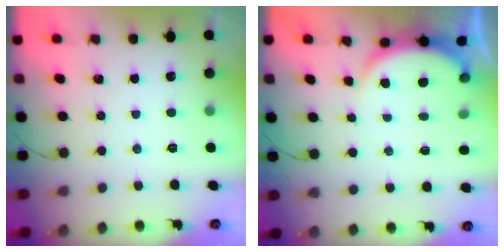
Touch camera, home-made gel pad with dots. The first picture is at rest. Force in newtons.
{"total": 3.6, "press": 3.6, "slide": 0.6}